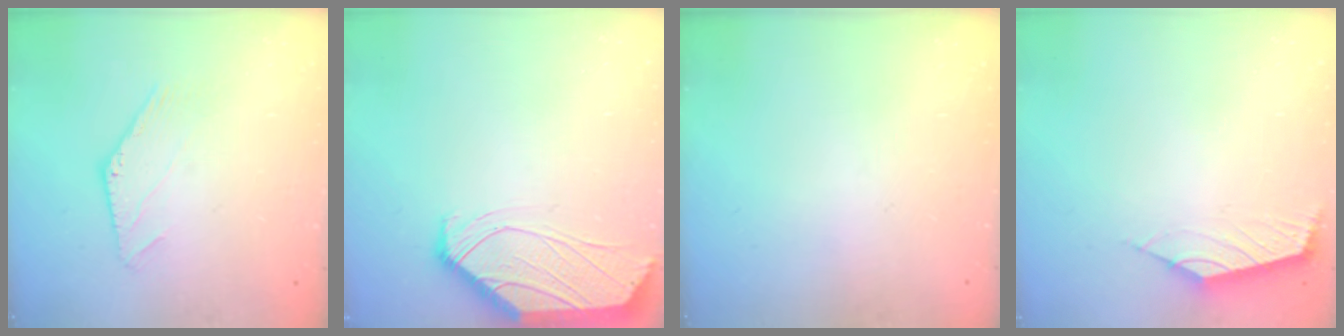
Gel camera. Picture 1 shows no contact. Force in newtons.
{"total": 0.6, "press": 0.5, "slide": 0.2}
{"total": 0.0}
{"total": 2.4, "press": 2.3, "slide": 0.6}